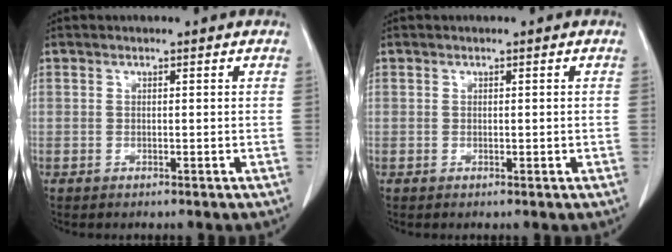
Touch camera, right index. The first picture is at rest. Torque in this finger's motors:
{"motor_torque": [-0.18, 0.26, -0.02, 0.02]}